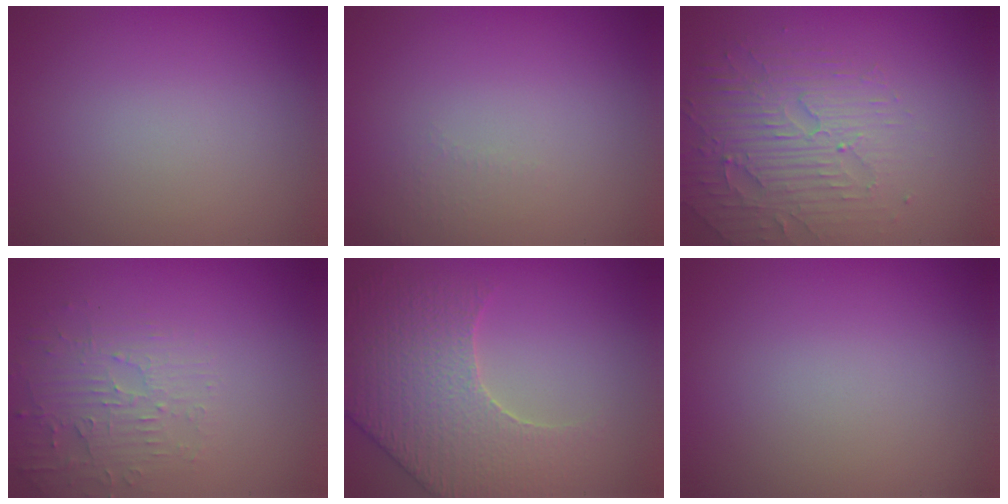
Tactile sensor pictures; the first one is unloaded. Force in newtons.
{"total": 1.0, "press": 0.9, "slide": 0.3}
{"total": 4.5, "press": 3.6, "slide": 2.7}
{"total": 3.2, "press": 3.1, "slide": 0.7}
{"total": 6.0, "press": 5.4, "slide": 2.7}
{"total": 0.0}